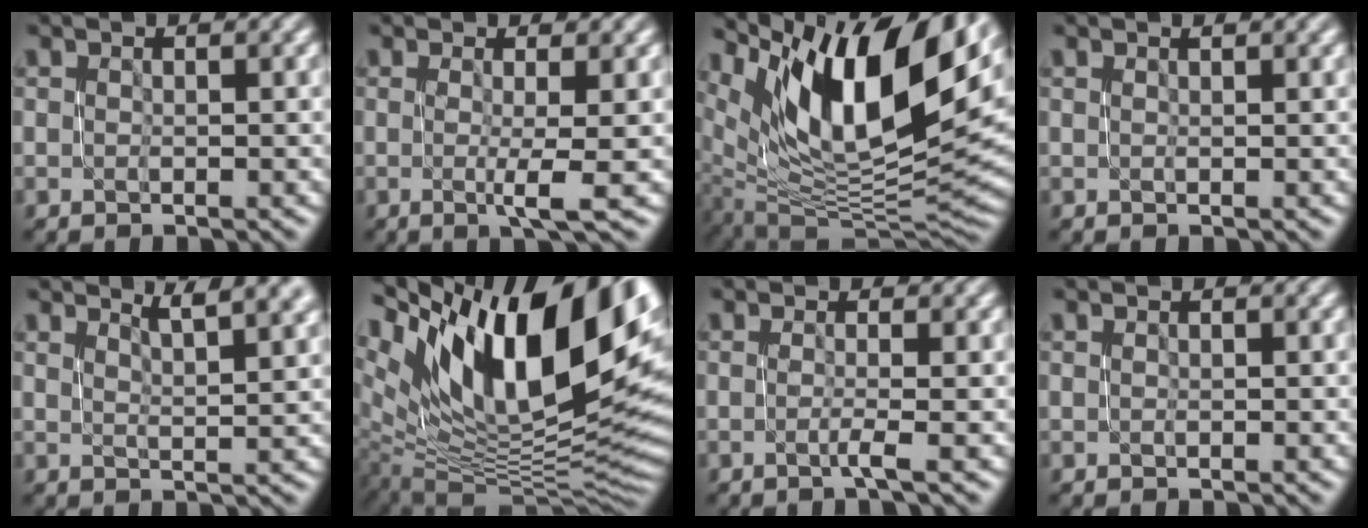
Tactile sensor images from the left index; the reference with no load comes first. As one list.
[{"total": 2.9, "force": [-0.3, 0.5, 2.8], "torque": [-0.045, -0.007, -0.006]}, {"total": 15.5, "force": [7.7, 6.4, 11.8], "torque": [-0.208, 0.014, 0.136]}, {"total": 0.7, "force": [0.4, 0.2, 0.6], "torque": [-0.004, 0.002, 0.005]}, {"total": 4.7, "force": [3.2, 1.1, 3.3], "torque": [-0.026, 0.011, 0.042]}, {"total": 18.3, "force": [7.9, 8.4, 14.2], "torque": [-0.234, 0.020, 0.145]}, {"total": 1.4, "force": [-0.3, 0.4, 1.3], "torque": [-0.020, -0.004, -0.013]}, {"total": 0.0}]